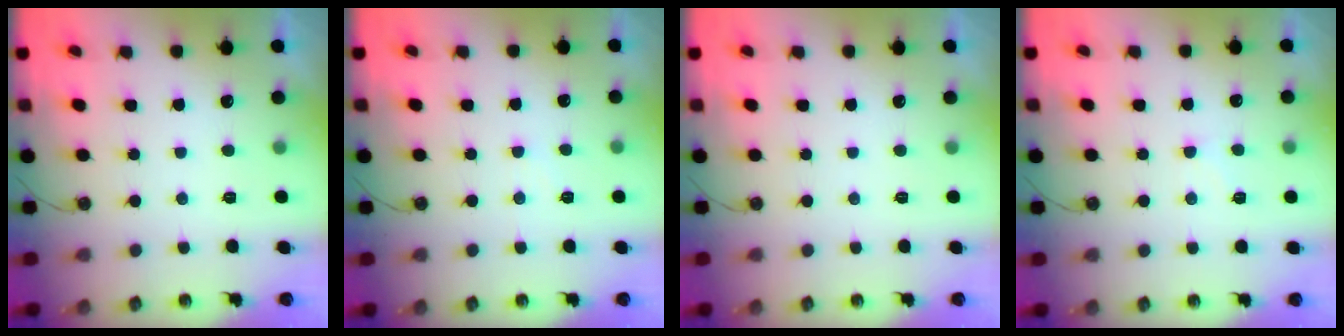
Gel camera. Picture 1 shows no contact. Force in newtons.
{"total": 4.3, "press": 4.2, "slide": 0.6}
{"total": 0.0}
{"total": 6.3, "press": 6.3, "slide": 0.6}